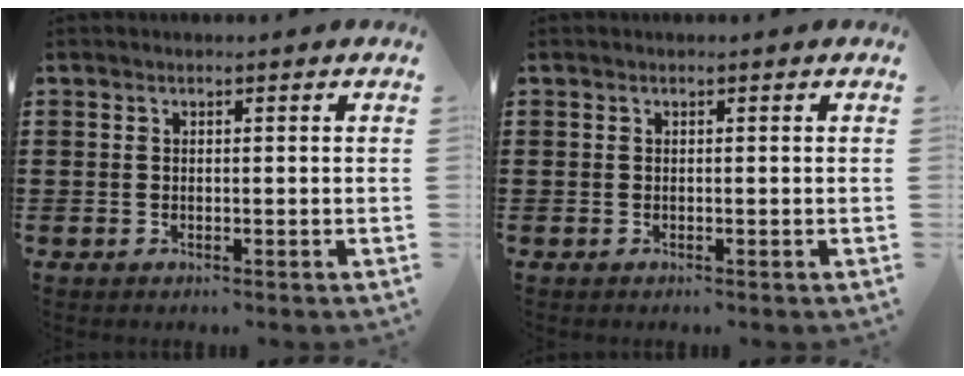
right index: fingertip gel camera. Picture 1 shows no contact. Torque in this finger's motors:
{"motor_torque": [0.26, 0.15, -0.03, 0.01]}